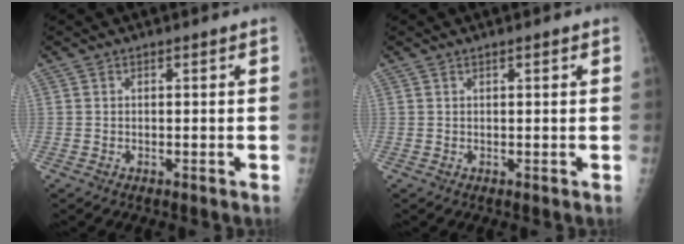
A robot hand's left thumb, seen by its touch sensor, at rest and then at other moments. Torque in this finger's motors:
{"motor_torque": [-0.15, -0.12, -0.10, -0.01, -0.04]}